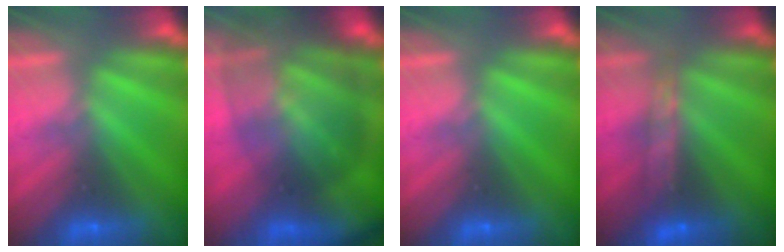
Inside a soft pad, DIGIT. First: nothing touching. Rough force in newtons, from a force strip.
{"total": 9.7}
{"total": 0.0}
{"total": 6.8}